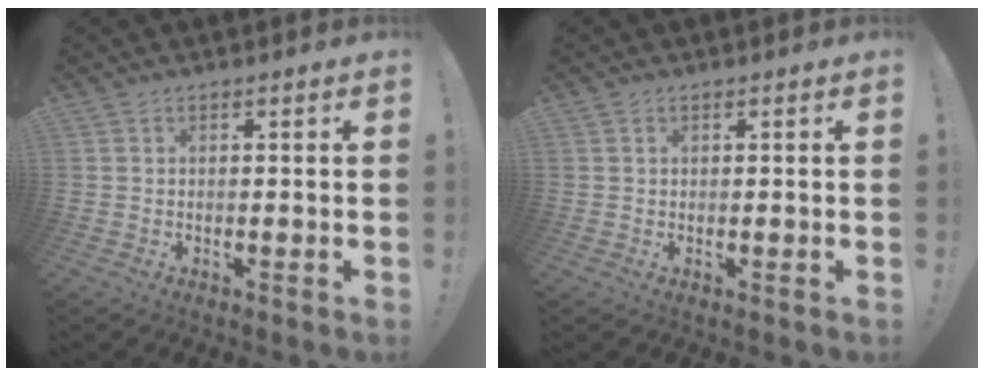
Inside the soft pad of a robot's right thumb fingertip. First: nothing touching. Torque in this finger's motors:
{"motor_torque": [0.15, 0.03, -0.11, 0.20, 0.03]}